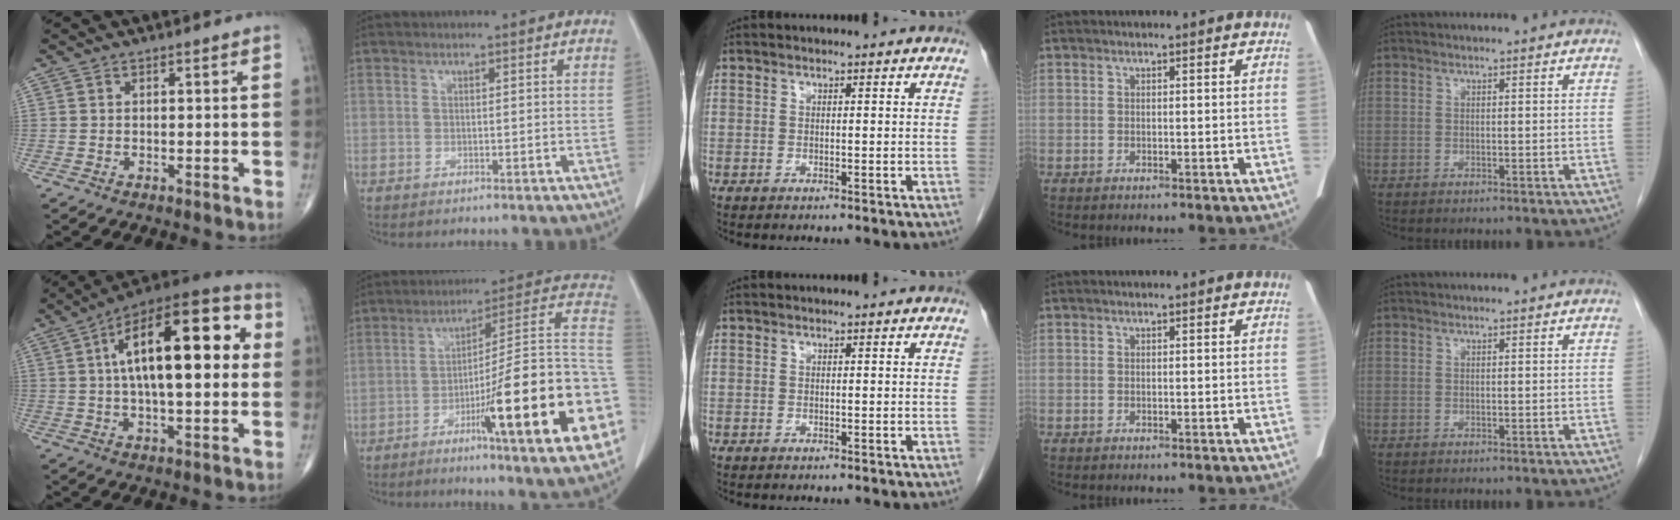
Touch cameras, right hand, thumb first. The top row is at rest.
{"thumb": {"total": 24.1, "force": [4.5, 9.5, 21.6], "torque": [-0.329, 0.021, 0.059]}, "index": {"total": 25.4, "force": [-7.5, 1.0, 24.3], "torque": [-0.257, -0.003, -0.117]}}